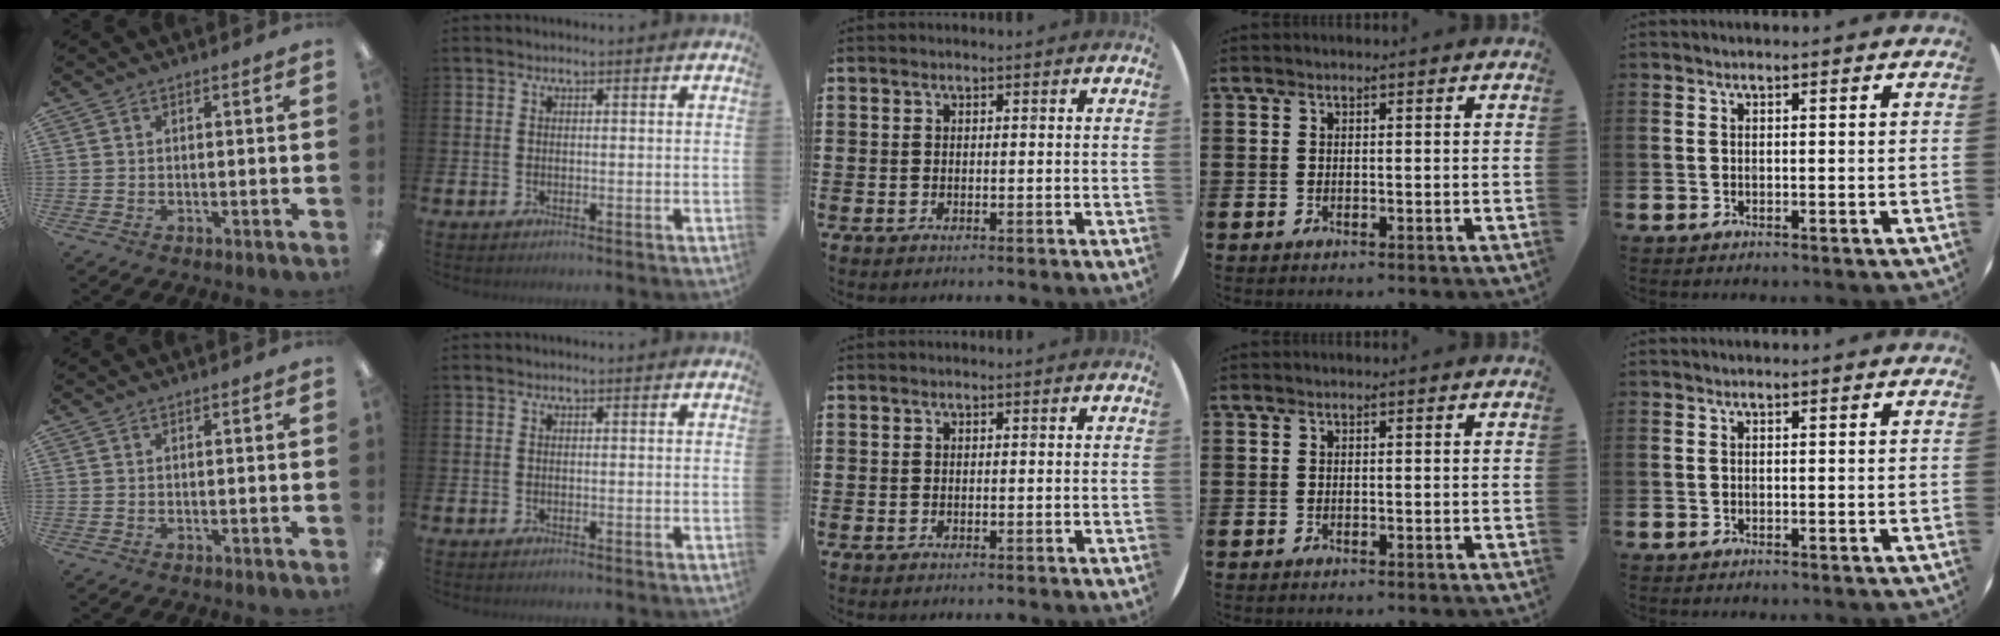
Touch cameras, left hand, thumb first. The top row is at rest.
{}